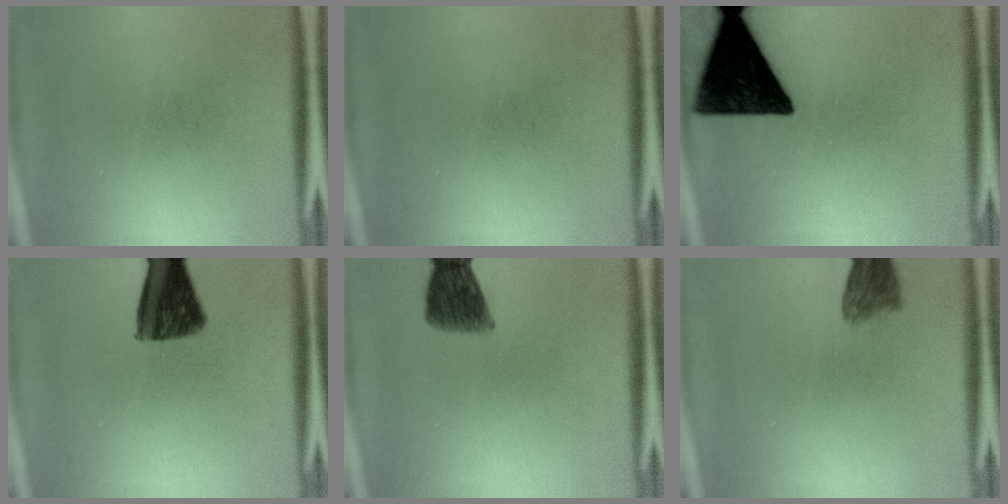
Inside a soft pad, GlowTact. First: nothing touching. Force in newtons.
{"total": 0.0}
{"total": 16.8}
{"total": 10.3}
{"total": 6.6}
{"total": 4.1}